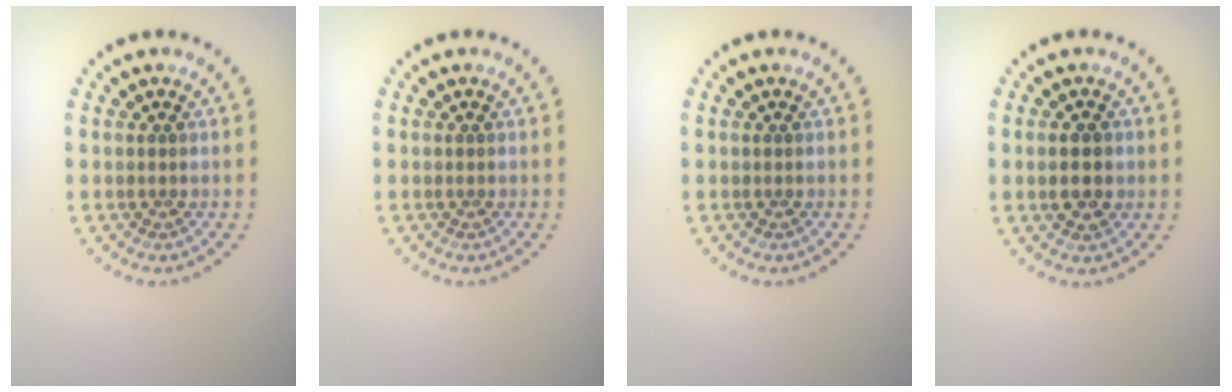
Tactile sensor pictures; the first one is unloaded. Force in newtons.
{"total": 0.0}
{"total": 0.0}
{"total": 3.2, "press": 3.2, "slide": 0.2}